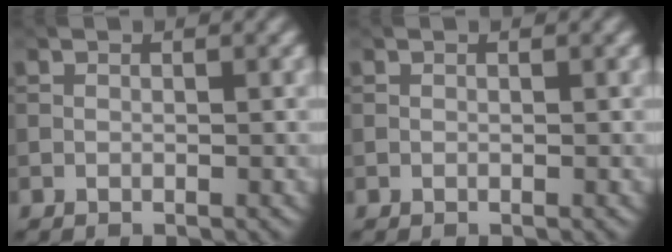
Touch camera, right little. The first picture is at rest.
{"total": 0.0}